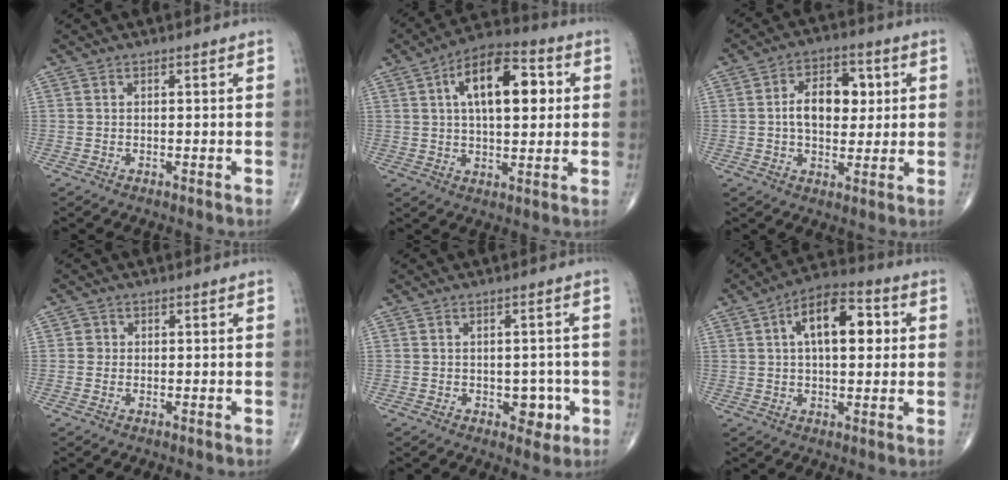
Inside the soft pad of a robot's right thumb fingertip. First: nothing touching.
{"total": 15.4, "force": [3.9, 7.6, 12.9], "torque": [-0.184, 0.014, 0.056]}
{"total": 10.3, "force": [1.3, 6.5, 7.8], "torque": [-0.092, 0.007, 0.018]}
{"total": 1.1, "force": [0.0, 1.1, 0.1], "torque": [0.006, 0.003, -0.001]}
{"total": 4.2, "force": [-1.2, 2.8, 2.9], "torque": [-0.007, 0.005, -0.012]}
{"total": 12.9, "force": [3.1, 6.5, 10.7], "torque": [-0.150, 0.019, 0.042]}